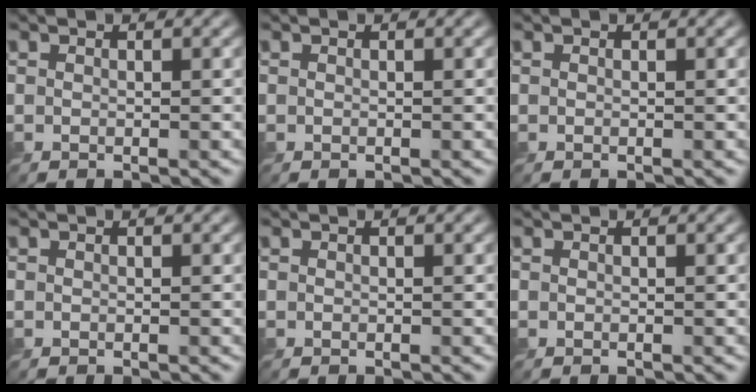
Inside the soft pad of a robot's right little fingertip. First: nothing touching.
{"total": 0.0}
{"total": 0.0}
{"total": 0.0}
{"total": 0.0}
{"total": 0.0}